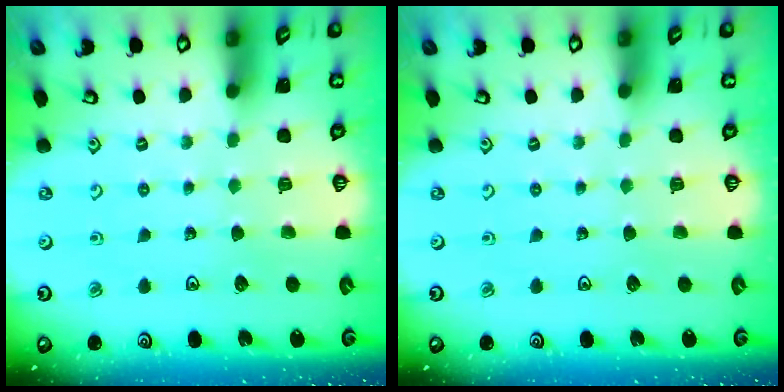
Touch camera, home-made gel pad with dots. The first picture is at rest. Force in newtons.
{"total": 0.0}